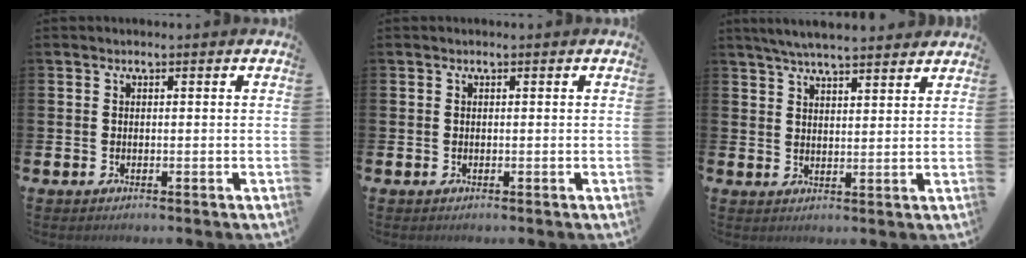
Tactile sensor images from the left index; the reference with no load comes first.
{"total": 0.0}
{"total": 5.3, "force": [5.1, 0.4, 1.4], "torque": [-0.038, -0.017, 0.093]}